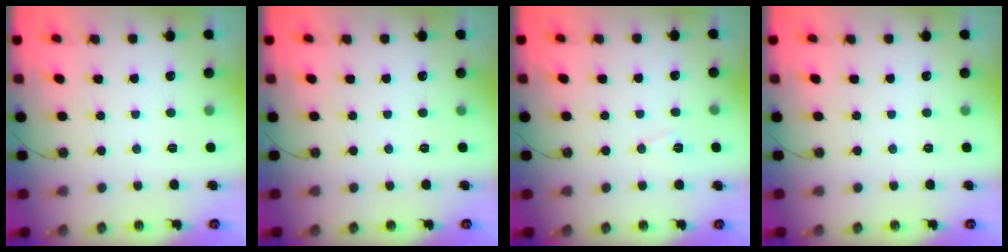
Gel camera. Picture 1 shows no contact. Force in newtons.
{"total": 0.0}
{"total": 6.8, "press": 5.1, "slide": 4.5}
{"total": 0.0}